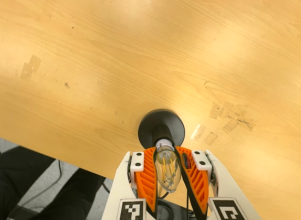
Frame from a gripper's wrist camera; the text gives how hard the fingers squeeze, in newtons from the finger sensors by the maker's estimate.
{"total": 22.1, "left": 24.0, "right": 20.1}